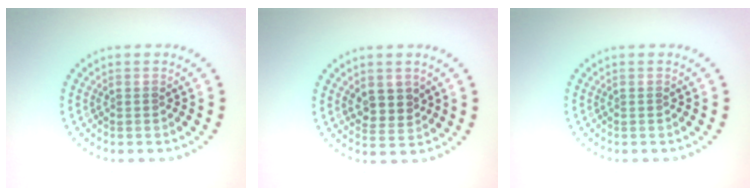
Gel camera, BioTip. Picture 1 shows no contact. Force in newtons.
{"total": 2.5, "press": 2.3, "slide": 1.0}
{"total": 0.0}